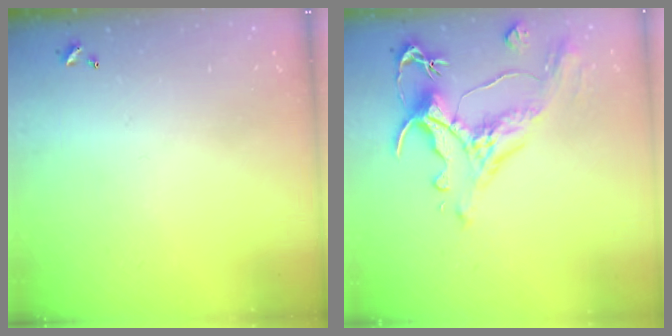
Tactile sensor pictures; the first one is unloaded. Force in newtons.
{"total": 1.5, "press": 0.2, "slide": 1.5}